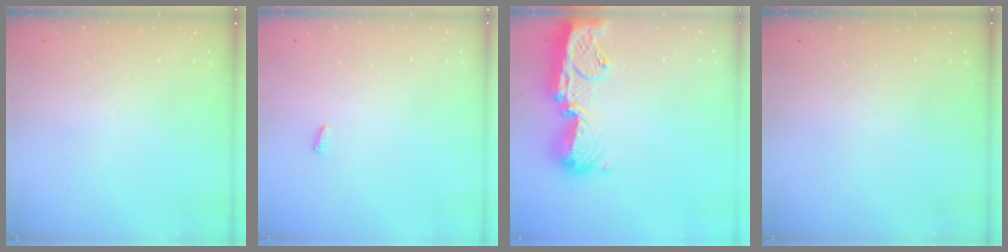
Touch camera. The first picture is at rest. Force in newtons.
{"total": 2.4, "press": 2.4, "slide": 0.2}
{"total": 16.6, "press": 16.6, "slide": 1.4}
{"total": 0.0}